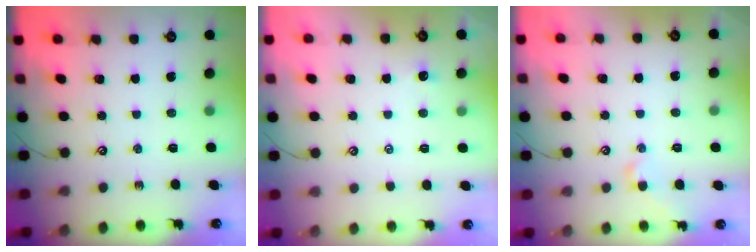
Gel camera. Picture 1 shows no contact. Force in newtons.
{"total": 2.1, "press": 2.1, "slide": 0.3}
{"total": 1.1, "press": 1.1, "slide": 0.2}